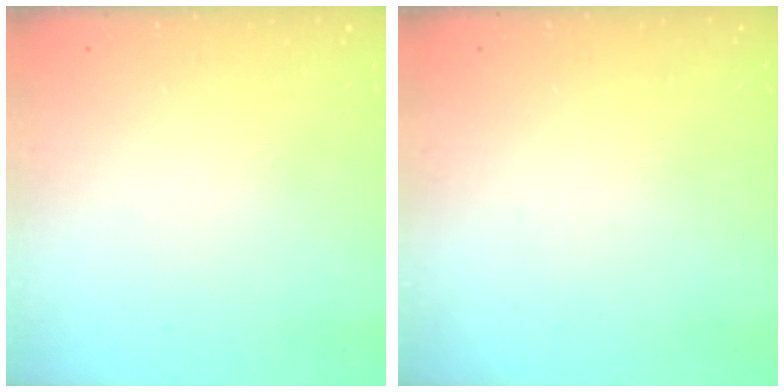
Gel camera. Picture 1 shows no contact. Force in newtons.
{"total": 0.0}